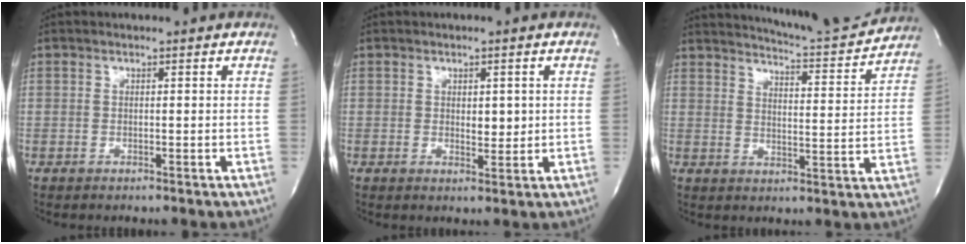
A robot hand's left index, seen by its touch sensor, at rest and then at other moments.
{"total": 2.2, "force": [0.3, 1.1, 1.9], "torque": [-0.026, -0.005, 0.009]}
{"total": 13.1, "force": [12.6, 0.1, 3.3], "torque": [-0.055, -0.028, 0.168]}